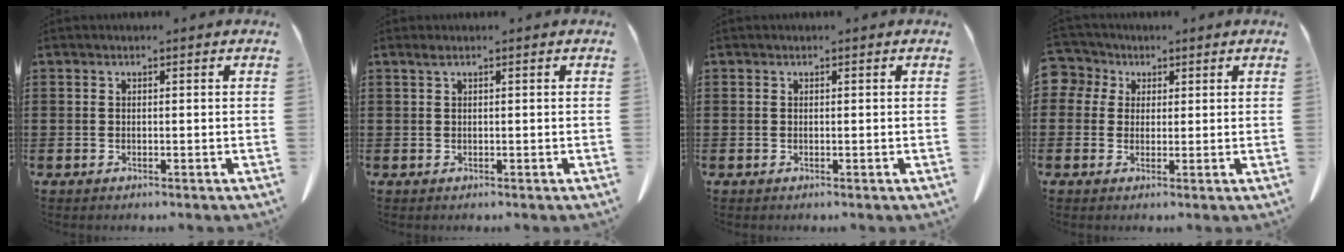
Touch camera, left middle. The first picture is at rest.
{"total": 0.7, "force": [0.4, 0.0, 0.6], "torque": [-0.013, 0.001, 0.007]}
{"total": 0.0}
{"total": 3.5, "force": [1.5, 3.1, 0.3], "torque": [-0.018, 0.008, 0.023]}